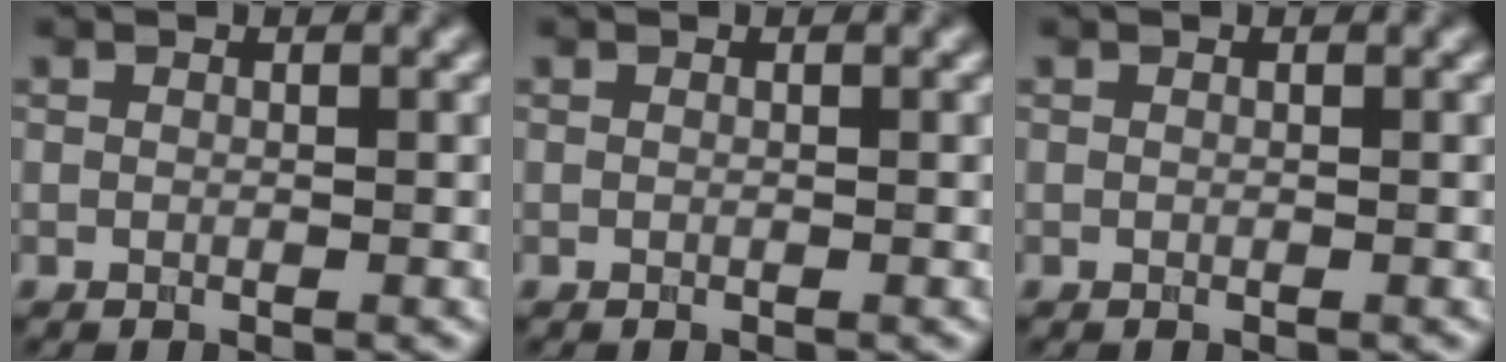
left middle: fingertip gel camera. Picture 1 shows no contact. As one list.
[{"total": 0.0}, {"total": 0.0}]